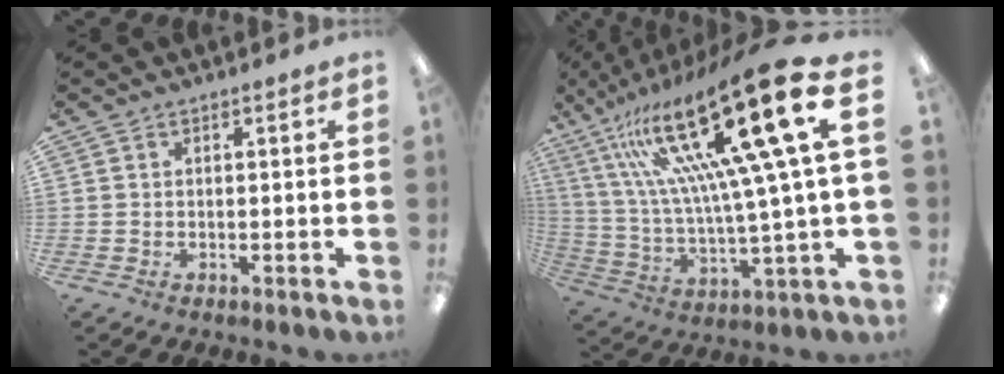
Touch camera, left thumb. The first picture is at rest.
{"total": 29.8, "force": [13.3, 6.4, 25.8], "torque": [-0.485, -0.097, 0.208]}